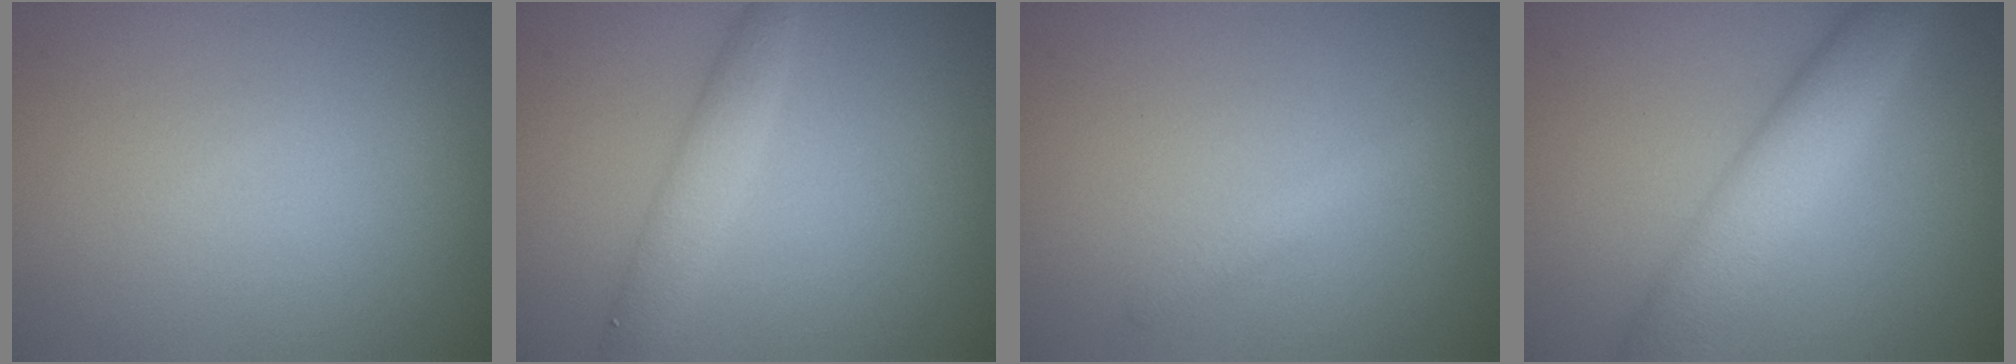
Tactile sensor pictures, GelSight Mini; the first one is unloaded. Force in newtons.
{"total": 2.8, "press": 2.8, "slide": 0.2}
{"total": 1.1, "press": 1.1, "slide": 0.2}
{"total": 5.8, "press": 5.8, "slide": 0.0}